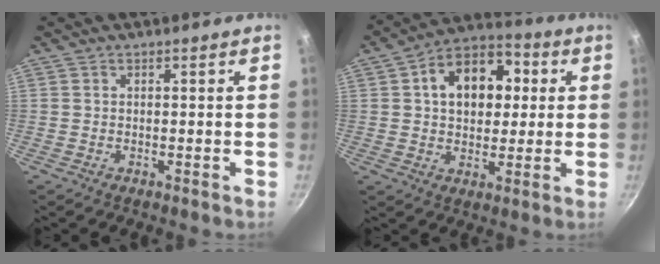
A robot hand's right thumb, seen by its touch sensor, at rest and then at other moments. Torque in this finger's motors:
{"motor_torque": [-0.68, 1.15, 0.30, 0.37, 0.27]}